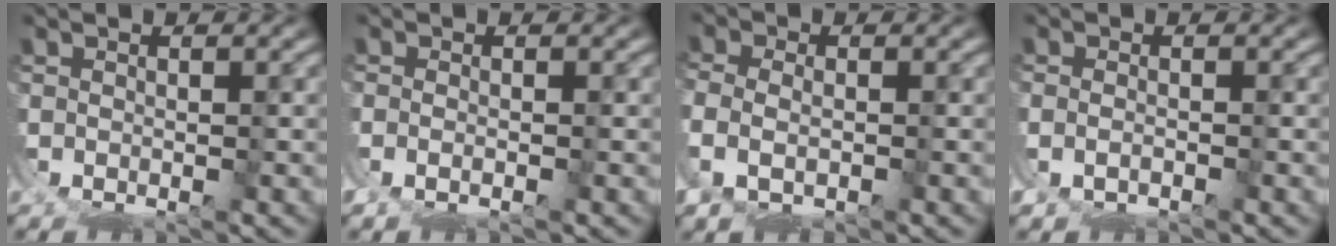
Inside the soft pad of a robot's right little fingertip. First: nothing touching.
{"total": 1.0, "force": [-0.3, 0.4, 0.9], "torque": [-0.023, -0.008, 0.000]}
{"total": 2.9, "force": [-0.2, 2.2, 1.9], "torque": [-0.062, -0.013, 0.006]}
{"total": 1.9, "force": [-0.8, 1.5, 0.6], "torque": [-0.025, -0.012, -0.009]}